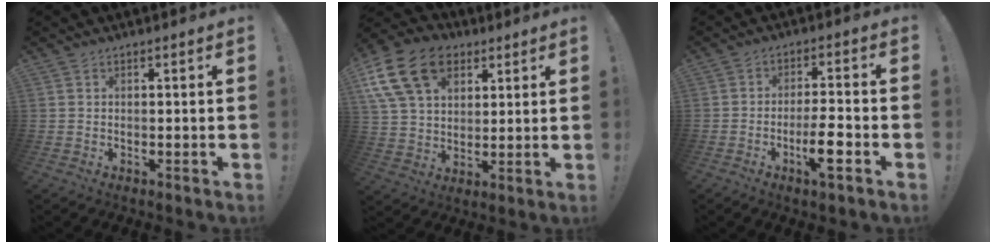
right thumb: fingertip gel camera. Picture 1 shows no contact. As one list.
[{"total": 19.1, "force": [8.1, 13.6, 10.8], "torque": [-0.187, -0.034, 0.150]}, {"total": 9.0, "force": [-3.7, 1.7, 8.1], "torque": [-0.138, 0.010, -0.065]}]